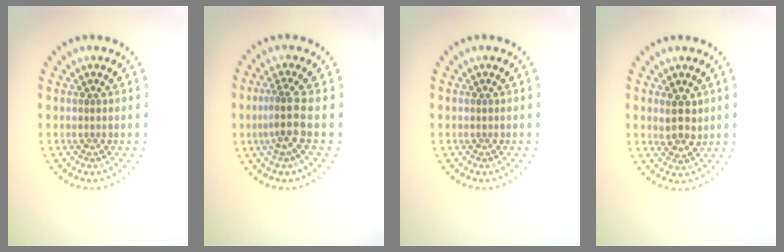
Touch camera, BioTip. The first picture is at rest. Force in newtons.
{"total": 2.9, "press": 2.1, "slide": 2.0}
{"total": 0.0}
{"total": 2.6, "press": 2.4, "slide": 0.9}